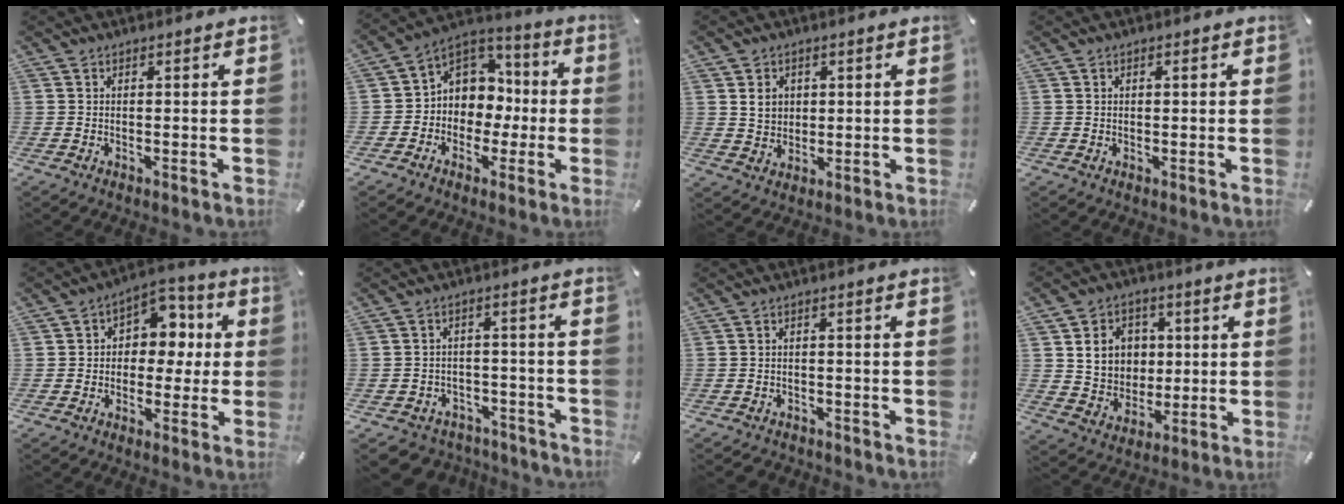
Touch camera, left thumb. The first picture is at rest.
{"total": 8.6, "force": [-0.3, 8.5, 0.9], "torque": [-0.020, -0.005, 0.003]}
{"total": 5.1, "force": [1.2, 4.7, 1.5], "torque": [-0.026, 0.003, 0.020]}
{"total": 0.8, "force": [0.1, 0.6, 0.5], "torque": [-0.009, 0.004, 0.000]}
{"total": 8.3, "force": [0.5, 7.3, 3.9], "torque": [-0.044, -0.004, 0.007]}
{"total": 4.6, "force": [-2.9, 3.5, 0.8], "torque": [-0.018, 0.017, -0.056]}
{"total": 2.0, "force": [-1.6, 1.1, 0.4], "torque": [-0.015, 0.007, -0.037]}
{"total": 9.9, "force": [1.9, 9.1, 3.4], "torque": [-0.053, 0.005, 0.041]}